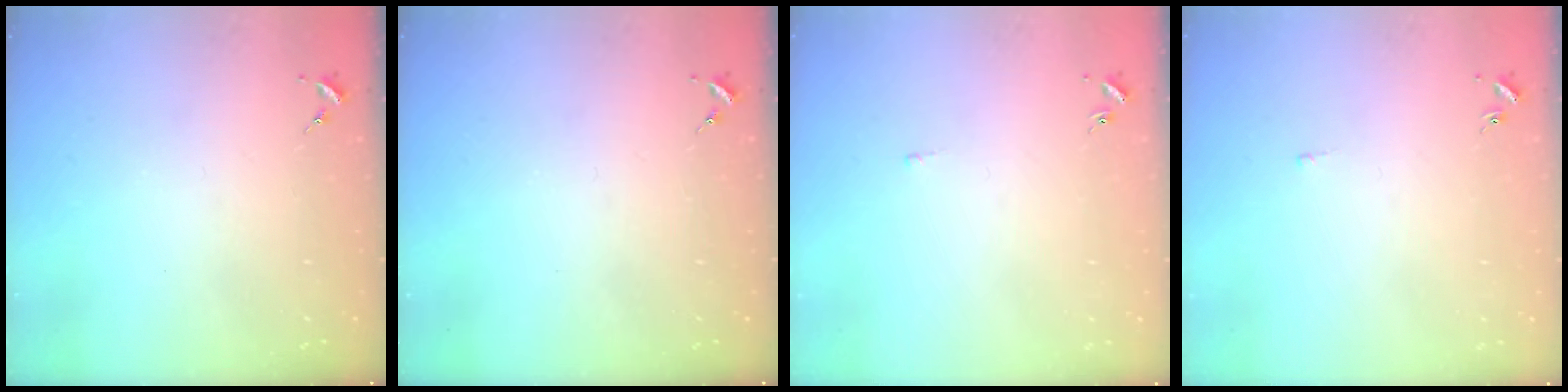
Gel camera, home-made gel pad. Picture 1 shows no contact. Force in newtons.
{"total": 0.0}
{"total": 2.0, "press": 1.9, "slide": 0.4}
{"total": 2.0, "press": 1.9, "slide": 0.4}